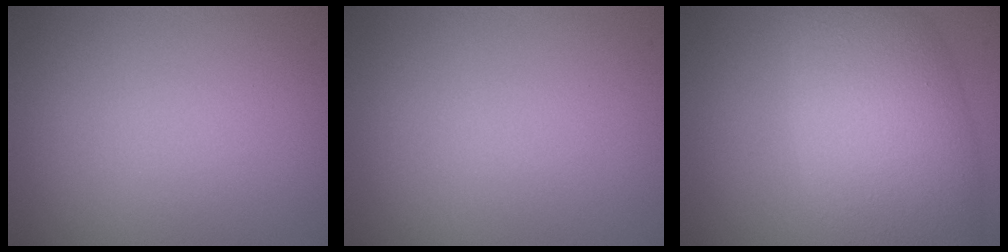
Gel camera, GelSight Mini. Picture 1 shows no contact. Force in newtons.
{"total": 0.0}
{"total": 9.9, "press": 9.9, "slide": 0.1}